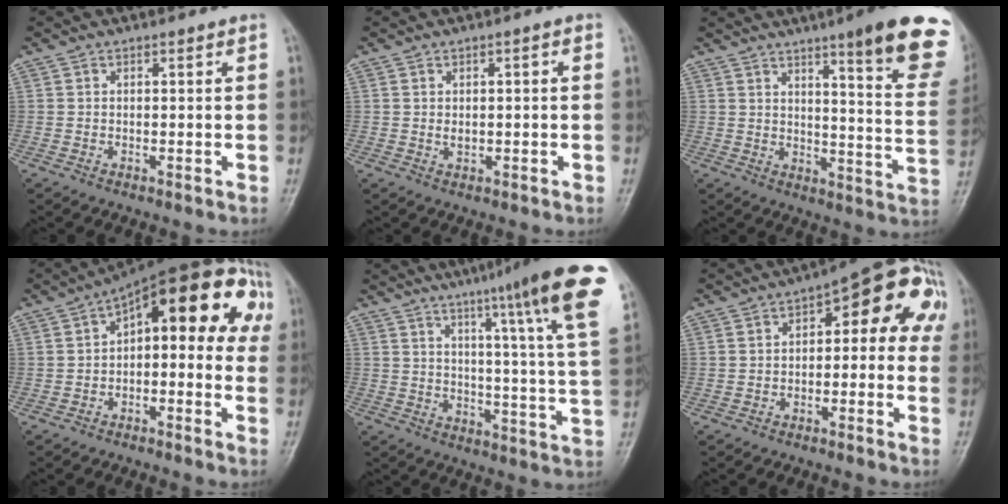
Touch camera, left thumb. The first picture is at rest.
{"total": 2.1, "force": [-0.1, 1.1, 1.8], "torque": [-0.025, 0.011, -0.001]}
{"total": 20.8, "force": [12.8, 3.0, 16.1], "torque": [-0.182, -0.060, 0.159]}
{"total": 16.9, "force": [2.3, 8.3, 14.5], "torque": [-0.150, 0.056, 0.014]}
{"total": 20.8, "force": [12.3, 1.2, 16.7], "torque": [-0.215, -0.043, 0.153]}
{"total": 13.3, "force": [1.8, 6.8, 11.3], "torque": [-0.091, 0.044, 0.007]}